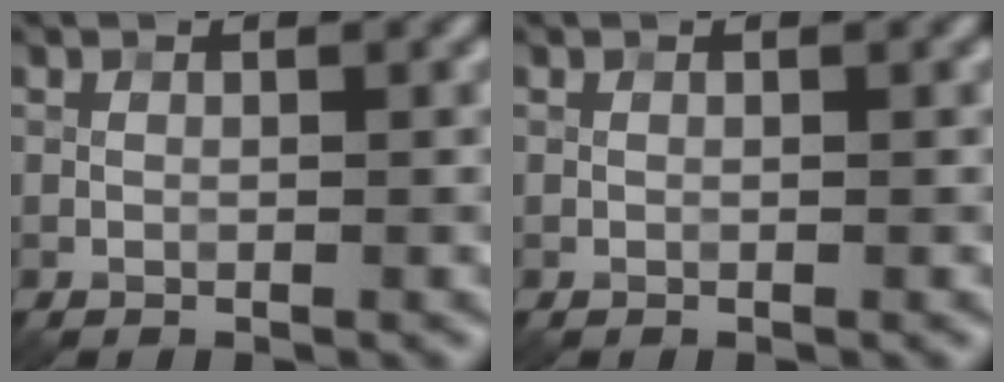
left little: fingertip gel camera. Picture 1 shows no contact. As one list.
[{"total": 0.0}]